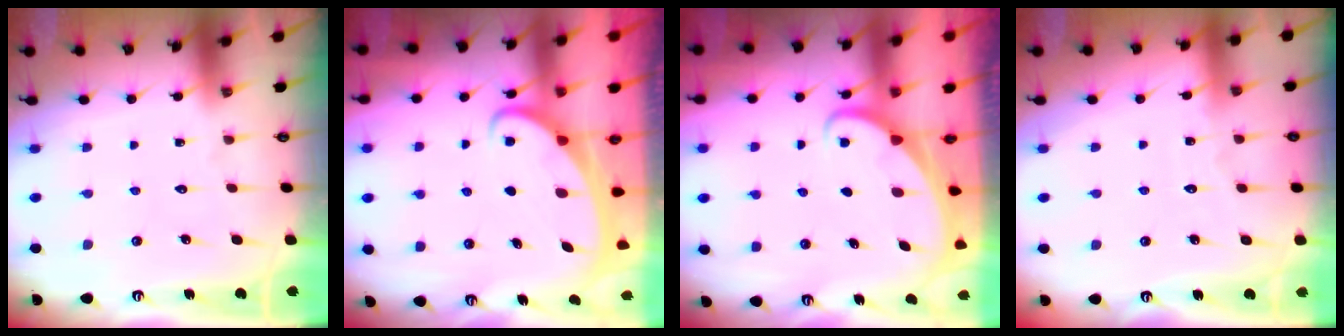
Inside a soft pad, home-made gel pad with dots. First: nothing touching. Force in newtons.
{"total": 2.3, "press": 2.2, "slide": 0.4}
{"total": 1.6, "press": 1.6, "slide": 0.1}
{"total": 2.4, "press": 2.4, "slide": 0.2}